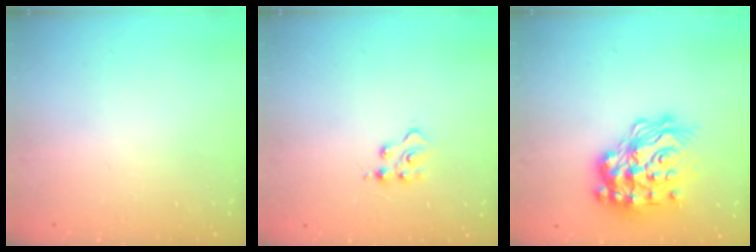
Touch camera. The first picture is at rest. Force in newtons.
{"total": 4.0, "press": 3.9, "slide": 0.6}
{"total": 26.4, "press": 26.3, "slide": 2.0}